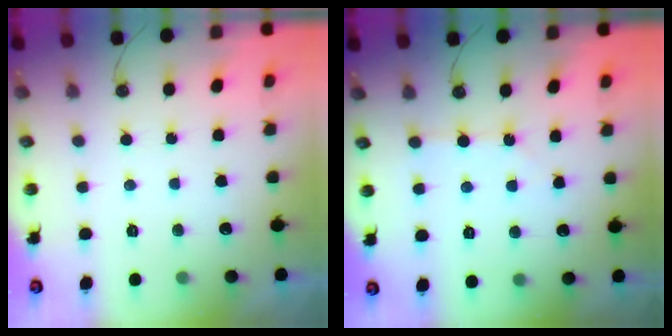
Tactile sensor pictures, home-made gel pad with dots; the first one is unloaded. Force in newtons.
{"total": 2.0, "press": 2.0, "slide": 0.4}